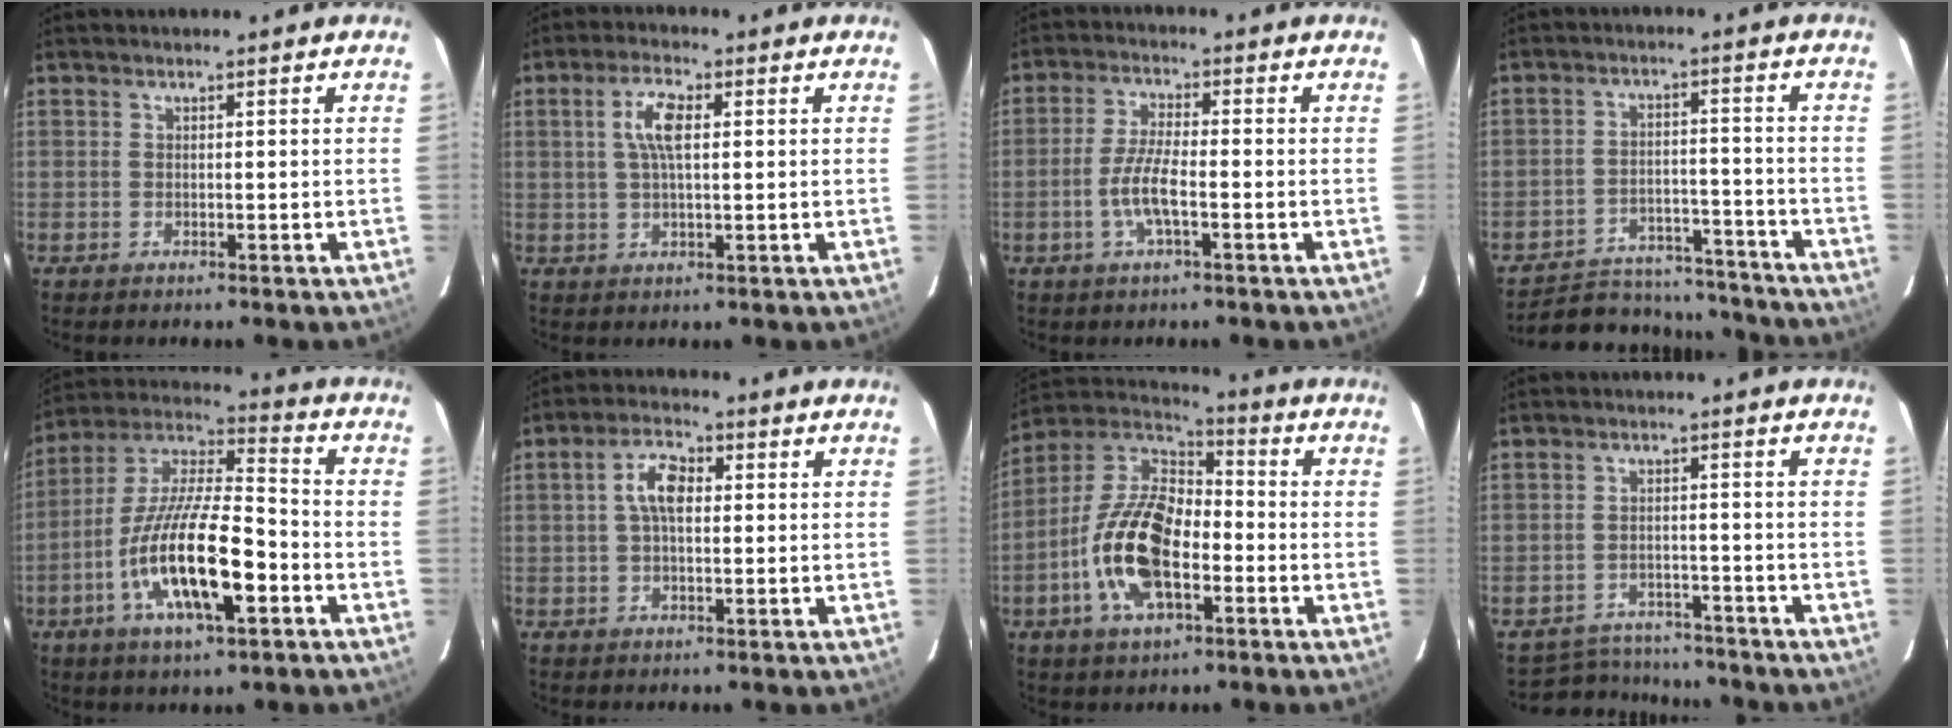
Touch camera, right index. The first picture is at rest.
{"total": 5.6, "force": [1.3, 2.1, 5.0], "torque": [-0.096, 0.011, 0.026]}
{"total": 6.3, "force": [-2.1, 1.2, 5.8], "torque": [-0.122, -0.001, -0.043]}
{"total": 19.3, "force": [-17.4, 6.3, 5.4], "torque": [-0.117, 0.023, -0.225]}
{"total": 19.1, "force": [-6.6, 5.6, 17.0], "torque": [-0.330, -0.013, -0.125]}
{"total": 5.6, "force": [0.7, 2.9, 4.8], "torque": [-0.089, 0.017, 0.013]}
{"total": 17.1, "force": [-5.1, 8.8, 13.8], "torque": [-0.286, 0.003, -0.099]}
{"total": 8.5, "force": [-7.9, 3.2, 0.7], "torque": [-0.030, 0.015, -0.111]}